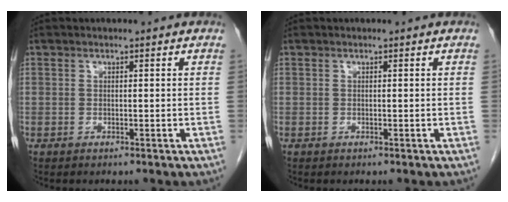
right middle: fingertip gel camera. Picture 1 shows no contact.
{"total": 0.0}